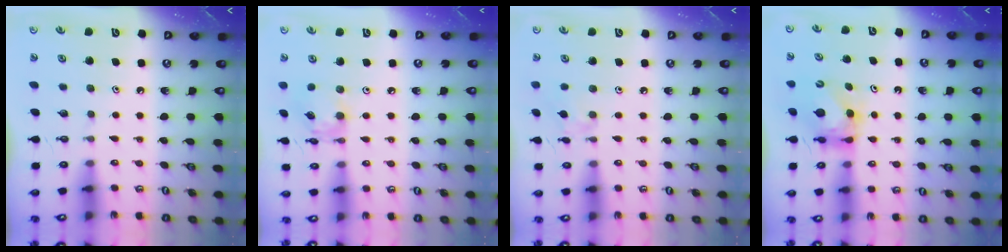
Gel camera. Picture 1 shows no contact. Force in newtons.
{"total": 10.9, "press": 10.9, "slide": 1.0}
{"total": 7.9, "press": 7.9, "slide": 0.7}
{"total": 6.4, "press": 6.3, "slide": 0.7}